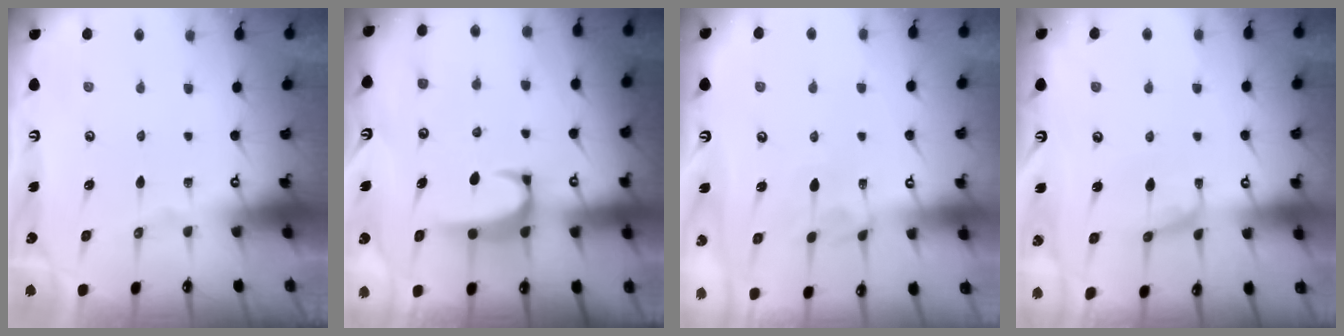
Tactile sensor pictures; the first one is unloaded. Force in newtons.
{"total": 1.9, "press": 1.9, "slide": 0.3}
{"total": 4.3, "press": 4.3, "slide": 0.1}
{"total": 0.0}